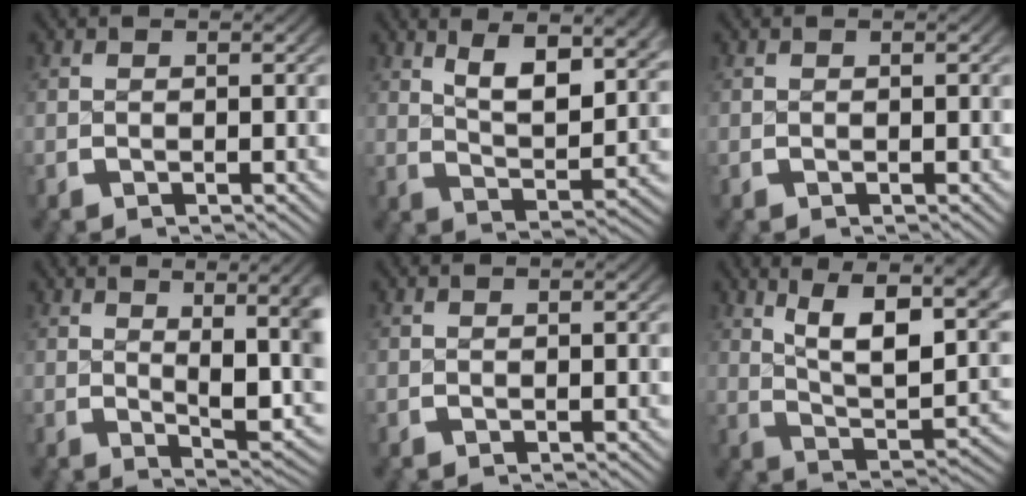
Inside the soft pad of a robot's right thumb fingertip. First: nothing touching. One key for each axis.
{"total": 6.1, "fx": 2.7, "fy": 2.6, "fz": 4.9, "tx": -0.079, "ty": -0.009, "tz": 0.051}
{"total": 0.0}
{"total": 8.0, "fx": 1.0, "fy": 3.3, "fz": 7.2, "tx": -0.104, "ty": -0.019, "tz": 0.029}
{"total": 0.0}
{"total": 11.5, "fx": 2.8, "fy": 6.3, "fz": 9.1, "tx": -0.148, "ty": -0.014, "tz": 0.044}